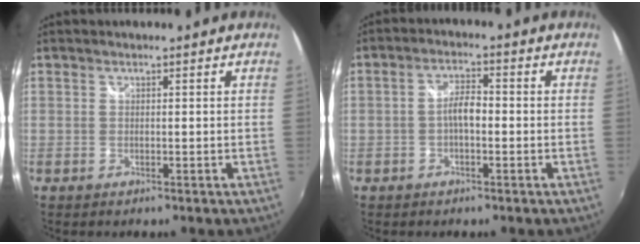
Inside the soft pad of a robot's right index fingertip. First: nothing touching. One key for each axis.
{"total": 3.6, "fx": -1.0, "fy": 1.3, "fz": 3.2, "tx": -0.062, "ty": 0.011, "tz": -0.018}